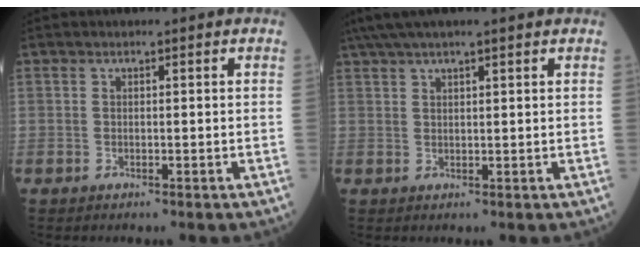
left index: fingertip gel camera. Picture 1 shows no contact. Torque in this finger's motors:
{"motor_torque": [1.10, -1.04, 0.31, 0.17]}